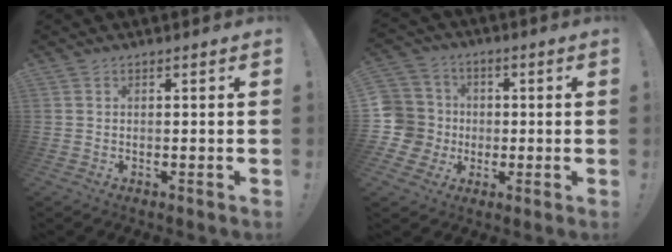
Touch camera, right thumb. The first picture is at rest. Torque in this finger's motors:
{"motor_torque": [0.25, 0.14, -0.09, -0.49, 0.00]}